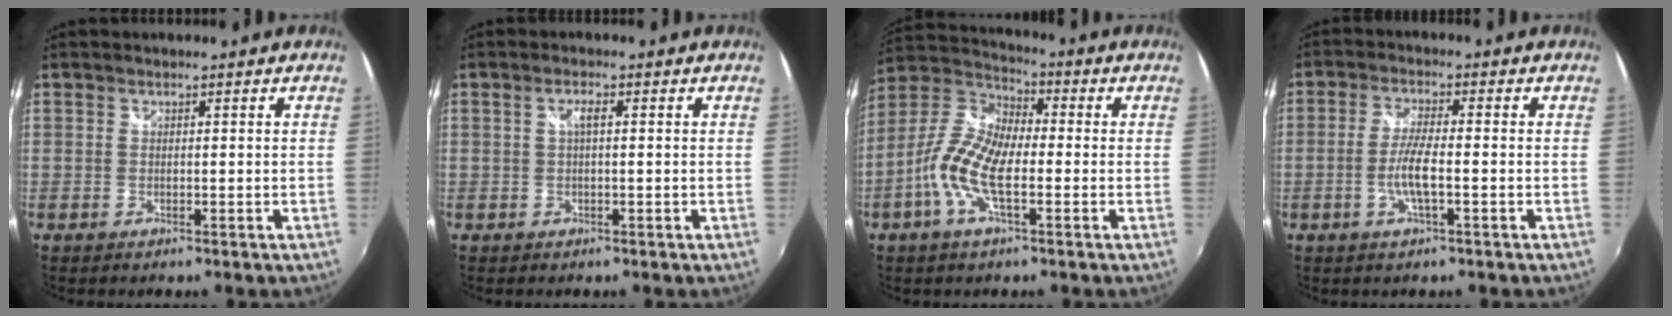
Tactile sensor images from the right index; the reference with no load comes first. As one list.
[{"total": 1.7, "force": [0.2, 0.4, 1.7], "torque": [-0.031, 0.005, 0.000]}, {"total": 12.2, "force": [-3.4, 4.9, 10.7], "torque": [-0.228, 0.008, -0.075]}, {"total": 5.5, "force": [-1.6, 0.7, 5.2], "torque": [-0.108, -0.001, -0.031]}]